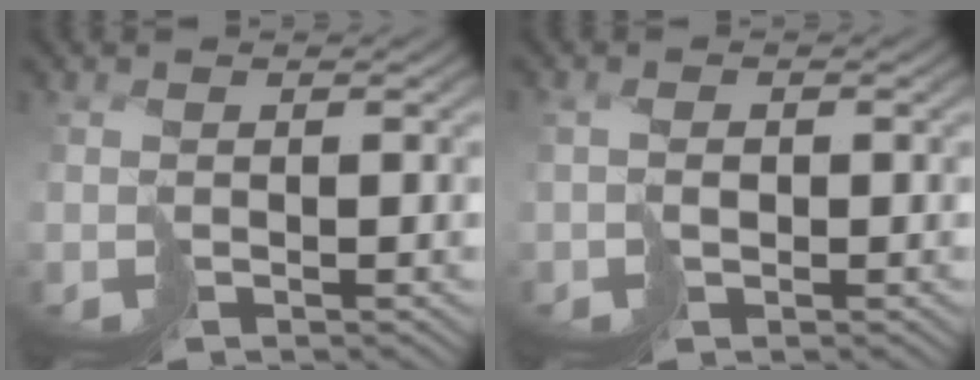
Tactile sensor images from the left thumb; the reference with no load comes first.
{"total": 2.0, "force": [0.0, 1.1, 1.6], "torque": [-0.029, 0.008, 0.005]}